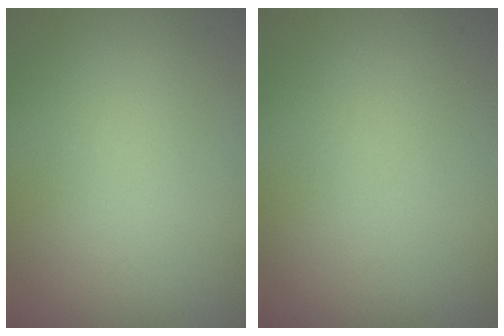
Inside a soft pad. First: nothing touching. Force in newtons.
{"total": 0.0}